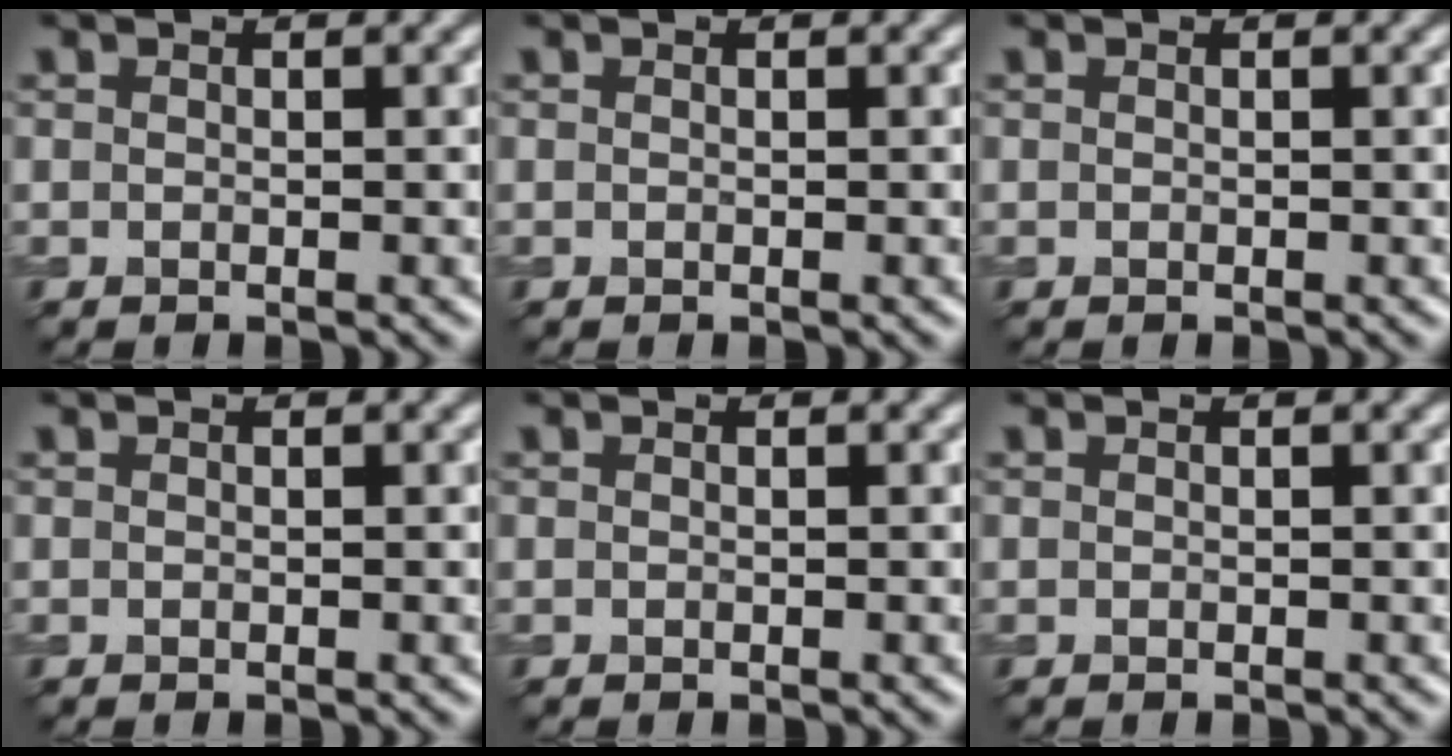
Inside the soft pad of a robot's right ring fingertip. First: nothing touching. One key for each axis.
{"total": 0.0}
{"total": 0.0}
{"total": 0.0}
{"total": 0.0}
{"total": 0.0}